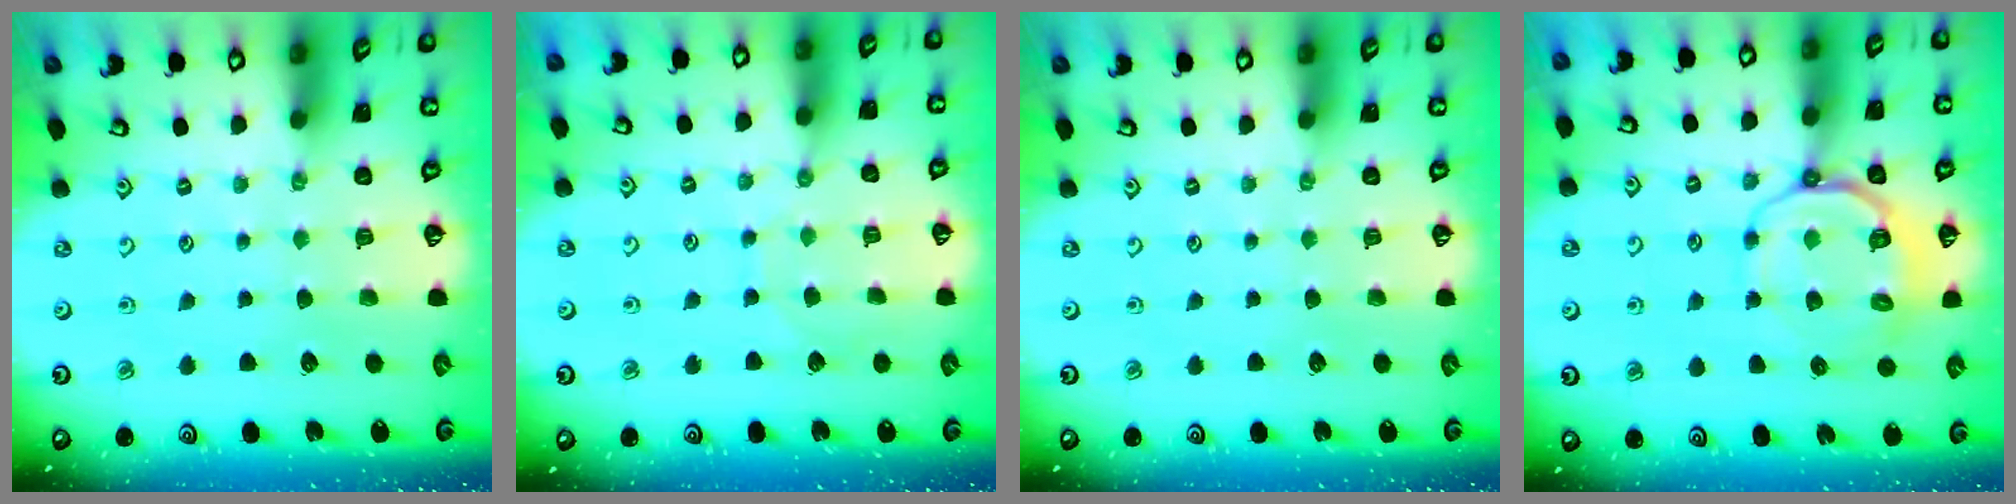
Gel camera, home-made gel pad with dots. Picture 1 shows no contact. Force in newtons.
{"total": 6.0, "press": 6.0, "slide": 0.2}
{"total": 0.0}
{"total": 9.0, "press": 8.8, "slide": 2.1}